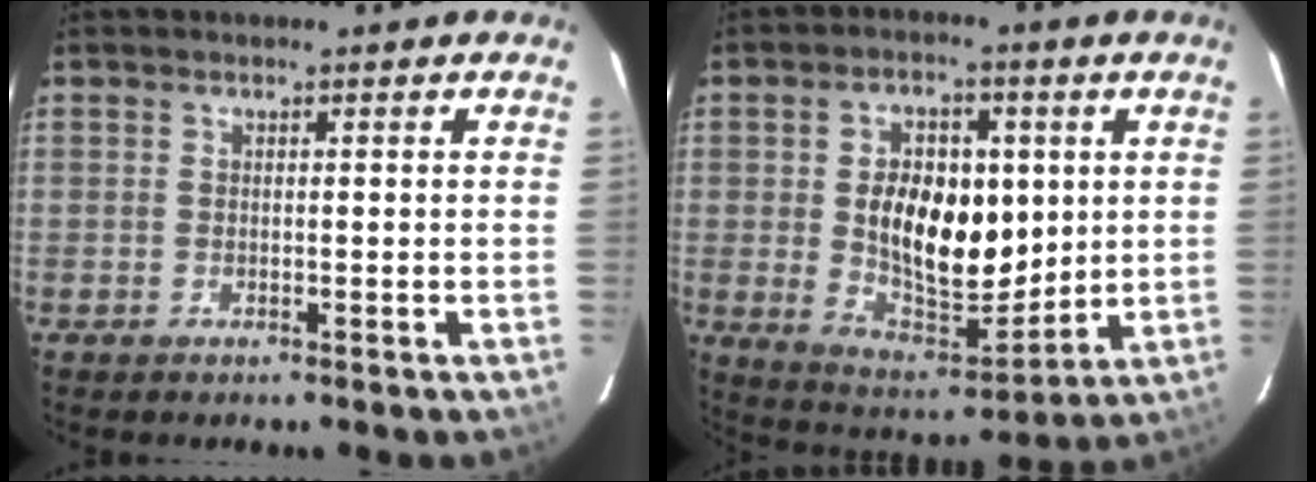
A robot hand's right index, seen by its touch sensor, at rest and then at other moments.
{"total": 15.7, "force": [2.0, 9.4, 12.5], "torque": [-0.224, 0.001, 0.048]}